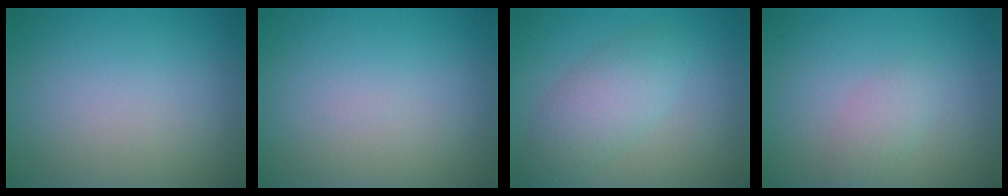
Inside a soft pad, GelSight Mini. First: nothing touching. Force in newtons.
{"total": 0.0}
{"total": 3.8, "press": 3.7, "slide": 0.3}
{"total": 1.8, "press": 1.8, "slide": 0.0}